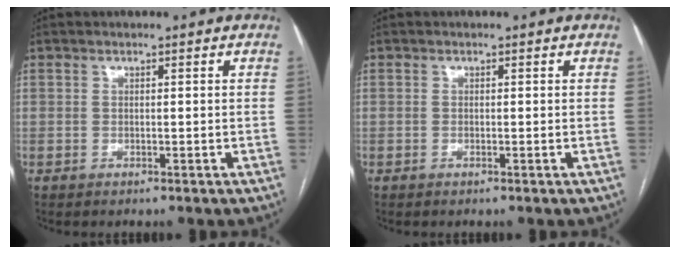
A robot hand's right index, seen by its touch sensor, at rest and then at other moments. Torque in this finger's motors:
{"motor_torque": [-0.17, 0.07, 0.09, 0.01]}